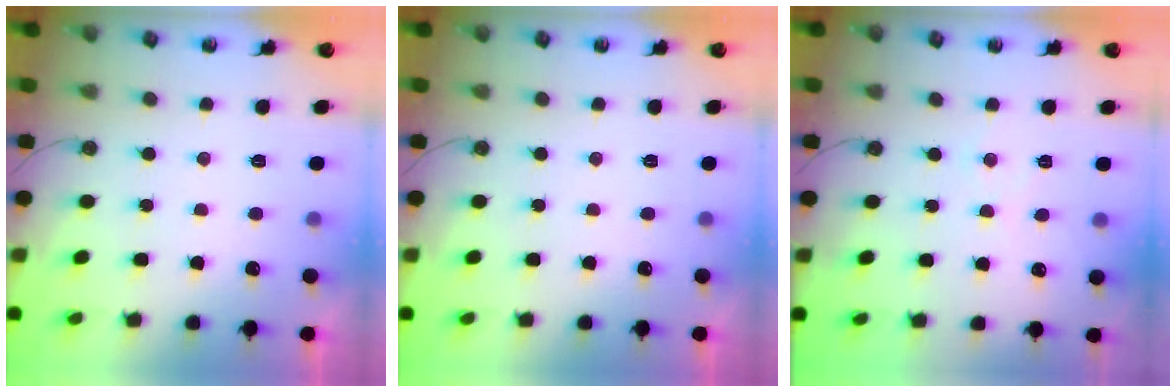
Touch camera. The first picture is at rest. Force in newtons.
{"total": 0.0}
{"total": 4.9, "press": 4.8, "slide": 0.7}